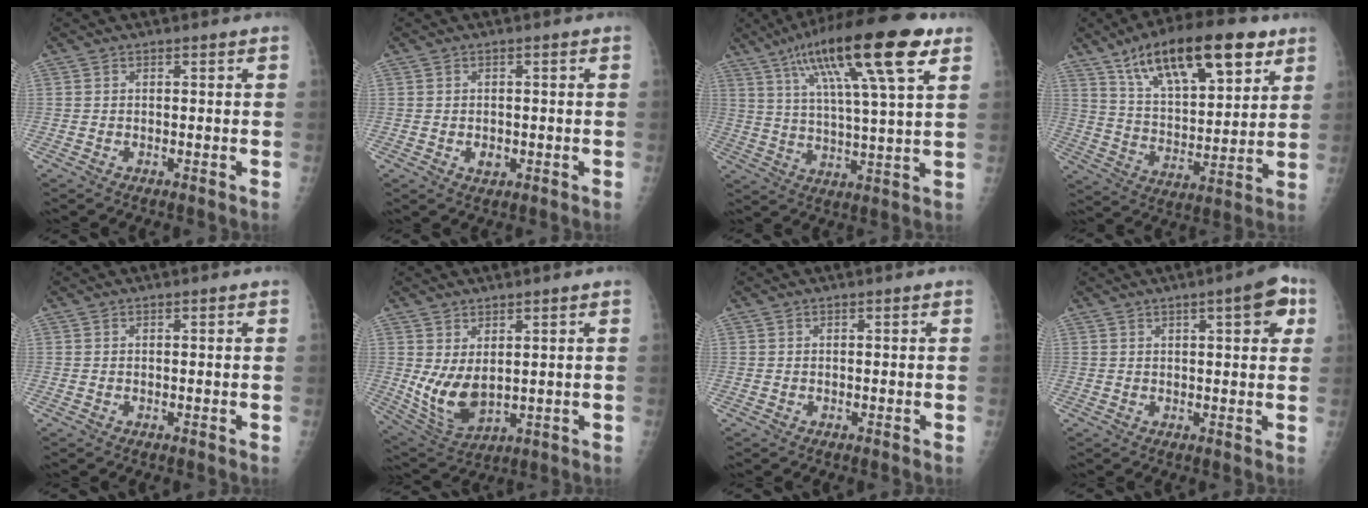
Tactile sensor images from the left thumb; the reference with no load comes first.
{"total": 2.2, "force": [-0.5, 1.7, 1.4], "torque": [-0.011, 0.001, -0.002]}
{"total": 21.6, "force": [11.0, 4.2, 18.2], "torque": [-0.299, -0.007, 0.182]}
{"total": 22.4, "force": [12.6, 8.9, 16.2], "torque": [-0.233, -0.032, 0.214]}
{"total": 0.0}
{"total": 8.8, "force": [1.2, 5.1, 7.1], "torque": [-0.124, -0.024, 0.045]}
{"total": 0.0}
{"total": 7.1, "force": [2.9, 2.0, 6.1], "torque": [-0.064, -0.001, 0.033]}